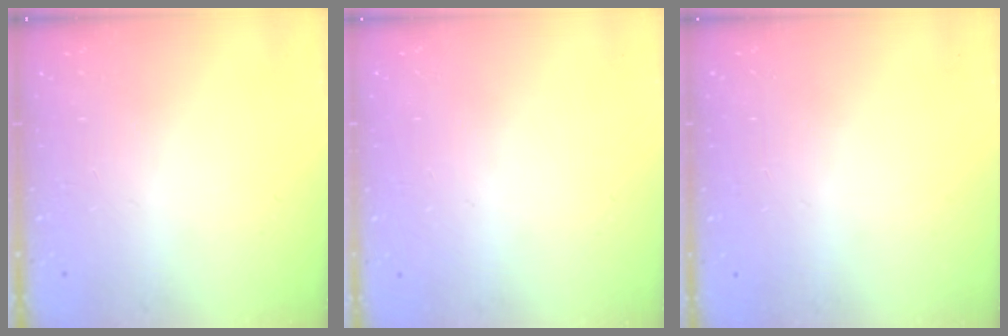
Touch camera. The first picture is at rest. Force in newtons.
{"total": 0.0}
{"total": 0.0}